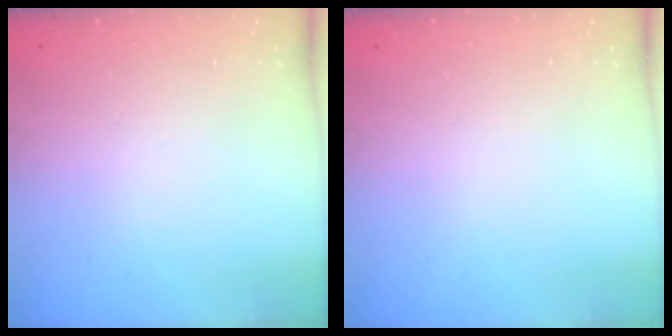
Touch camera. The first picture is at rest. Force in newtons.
{"total": 0.0}